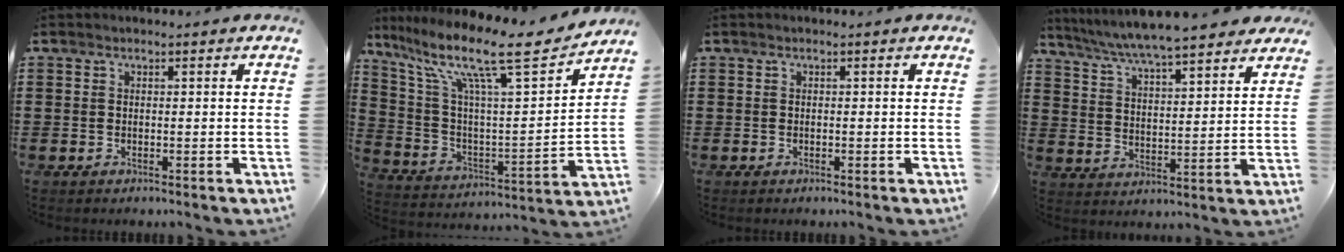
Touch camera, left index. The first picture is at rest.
{"total": 14.5, "force": [10.2, 2.2, 10.0], "torque": [-0.212, -0.058, 0.158]}
{"total": 0.0}
{"total": 6.2, "force": [5.8, 0.0, 2.0], "torque": [-0.066, -0.032, 0.099]}